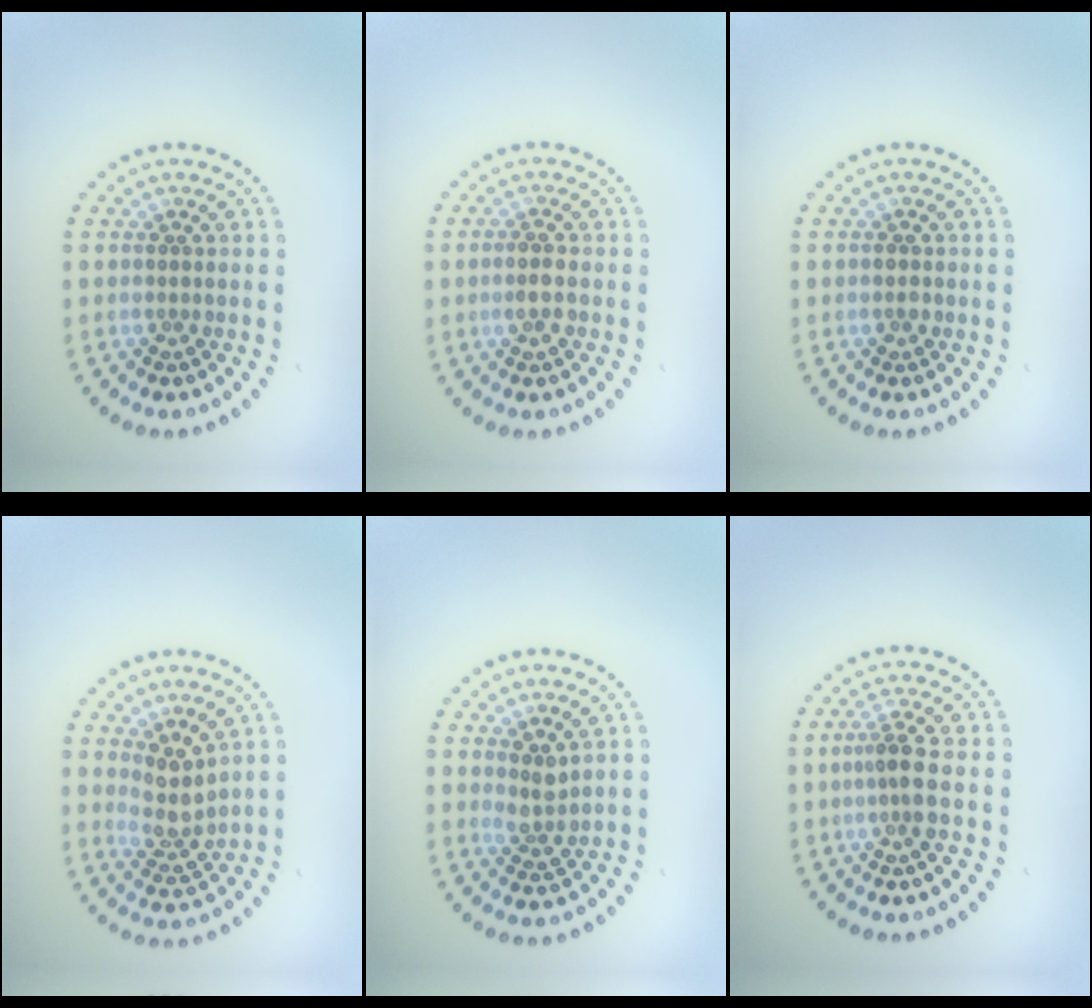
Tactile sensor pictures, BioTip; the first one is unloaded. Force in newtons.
{"total": 1.6, "press": 1.6, "slide": 0.4}
{"total": 0.9, "press": 0.9, "slide": 0.1}
{"total": 3.0, "press": 2.3, "slide": 1.9}
{"total": 1.8, "press": 1.4, "slide": 1.1}
{"total": 2.2, "press": 1.7, "slide": 1.5}